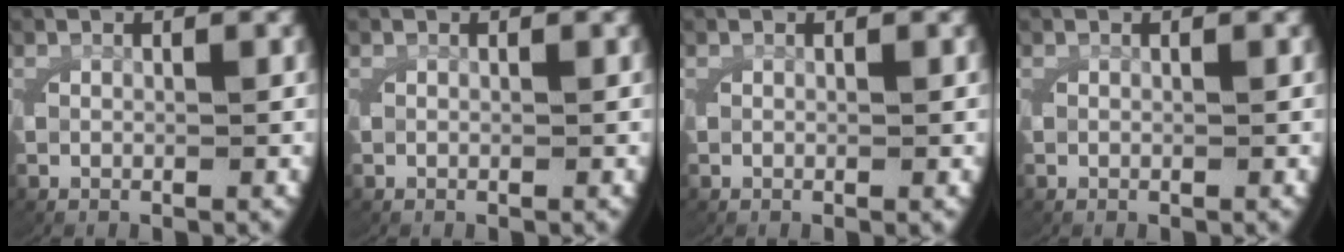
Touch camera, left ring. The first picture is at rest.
{"total": 0.0}
{"total": 0.0}
{"total": 0.0}